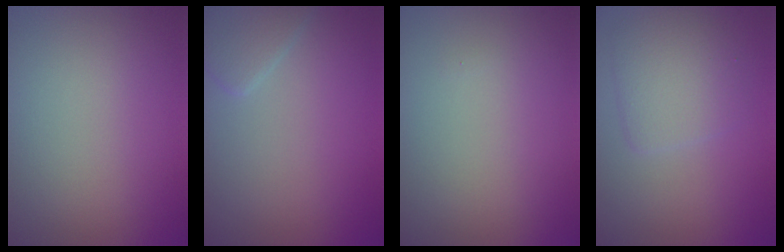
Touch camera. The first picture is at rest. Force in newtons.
{"total": 1.9, "press": 1.9, "slide": 0.1}
{"total": 0.0}
{"total": 3.0, "press": 3.0, "slide": 0.1}